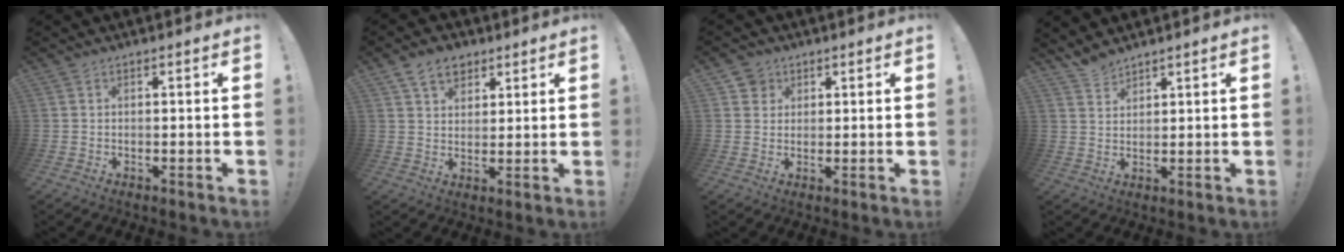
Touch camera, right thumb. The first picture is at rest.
{"total": 8.1, "force": [4.8, 5.7, 3.3], "torque": [-0.049, -0.016, 0.093]}
{"total": 4.3, "force": [2.2, 3.7, 0.6], "torque": [-0.002, -0.010, 0.040]}
{"total": 4.3, "force": [4.0, 1.1, 0.9], "torque": [-0.018, -0.023, 0.077]}